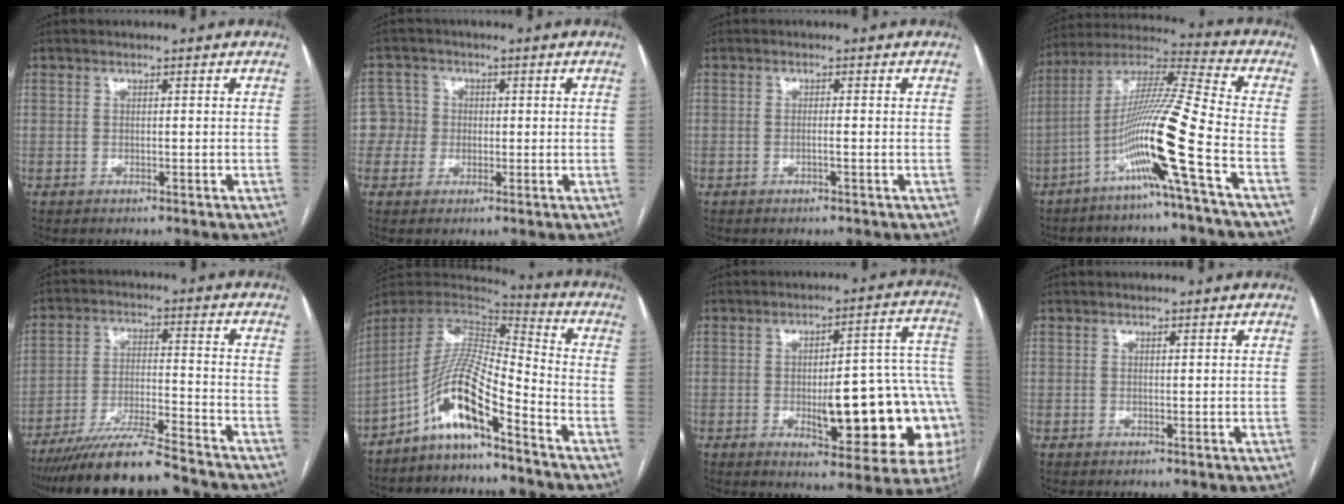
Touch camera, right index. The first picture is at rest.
{"total": 4.1, "force": [-0.1, 4.1, -0.1], "torque": [0.017, 0.019, -0.004]}
{"total": 0.8, "force": [-0.3, -0.1, 0.7], "torque": [-0.013, 0.001, -0.006]}
{"total": 15.2, "force": [-6.1, -2.2, 13.8], "torque": [-0.268, -0.004, -0.122]}
{"total": 15.0, "force": [-13.4, 0.2, 6.7], "torque": [-0.114, -0.017, -0.227]}
{"total": 11.8, "force": [-7.5, 1.0, 9.1], "torque": [-0.175, 0.012, -0.142]}
{"total": 20.6, "force": [-4.1, 5.7, 19.4], "torque": [-0.157, 0.034, -0.034]}
{"total": 0.0}